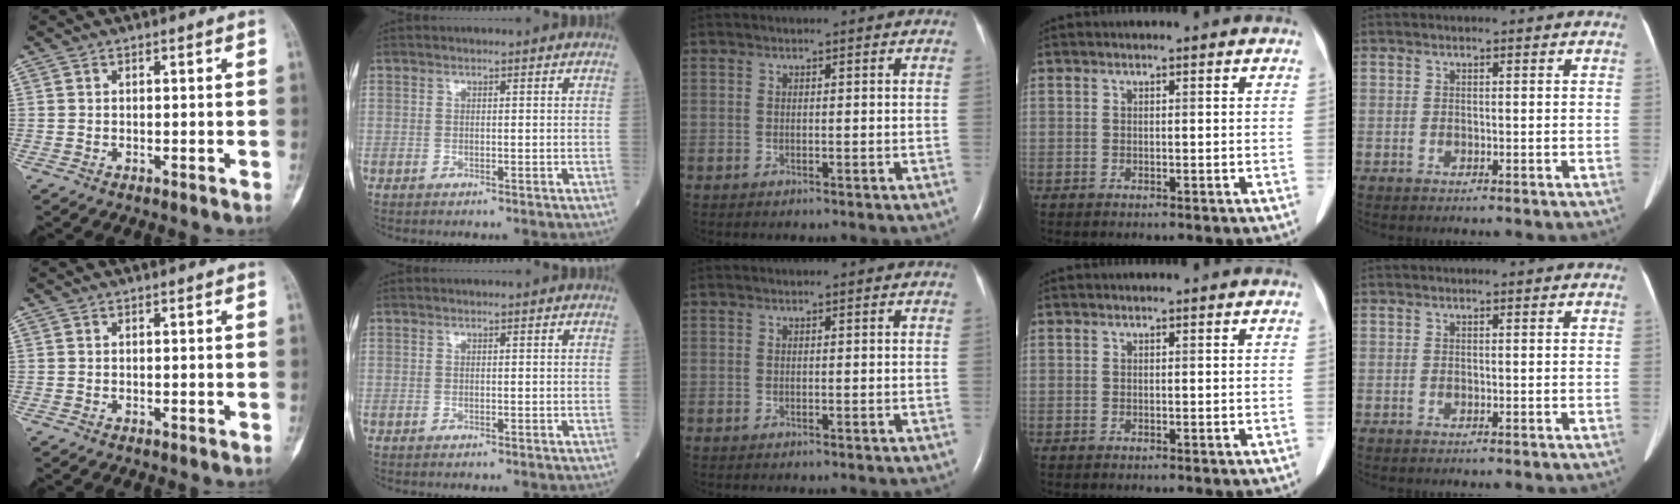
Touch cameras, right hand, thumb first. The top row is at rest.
{}